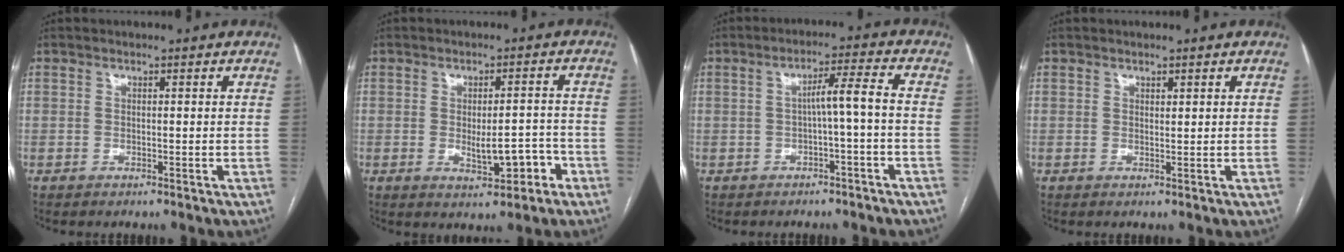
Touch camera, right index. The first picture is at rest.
{"total": 5.8, "force": [-2.2, 2.0, 5.0], "torque": [-0.068, 0.006, -0.021]}
{"total": 4.6, "force": [-0.9, -0.3, 4.5], "torque": [-0.069, 0.019, -0.012]}
{"total": 0.7, "force": [0.5, 0.3, 0.3], "torque": [0.000, -0.004, 0.007]}